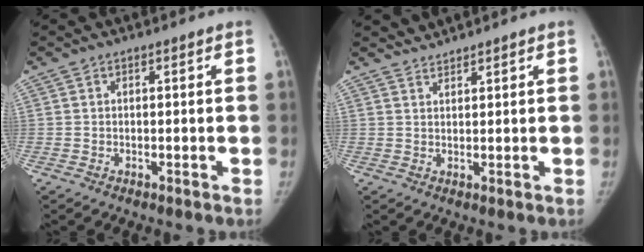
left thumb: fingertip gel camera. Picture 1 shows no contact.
{"total": 1.8, "force": [1.7, -0.2, -0.5], "torque": [0.003, -0.004, 0.039]}